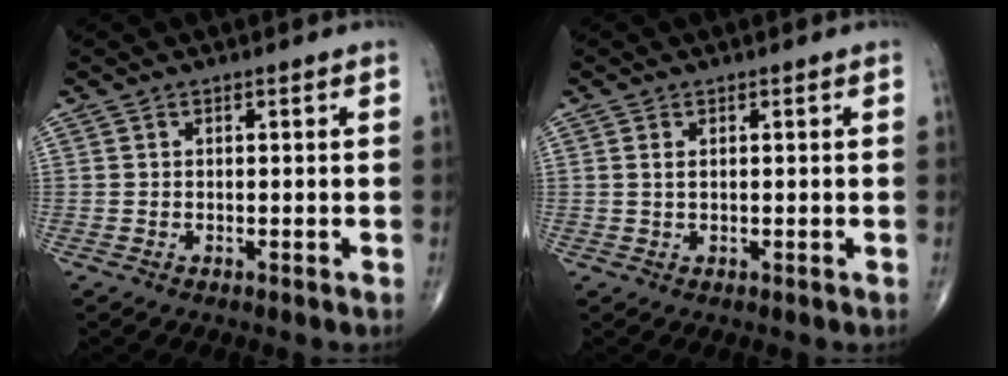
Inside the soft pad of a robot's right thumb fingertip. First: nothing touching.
{"total": 1.1, "force": [0.3, 0.5, 0.9], "torque": [-0.024, 0.003, 0.010]}